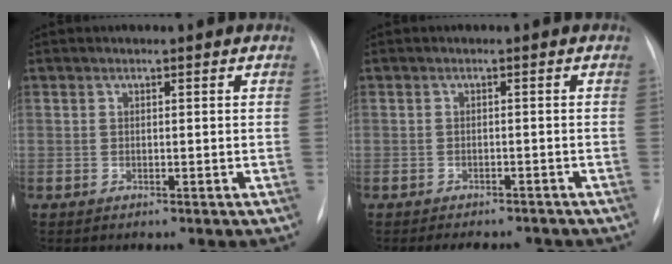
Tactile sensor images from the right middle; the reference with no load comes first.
{"total": 5.8, "force": [-5.1, 2.1, 1.6], "torque": [-0.016, 0.002, -0.060]}